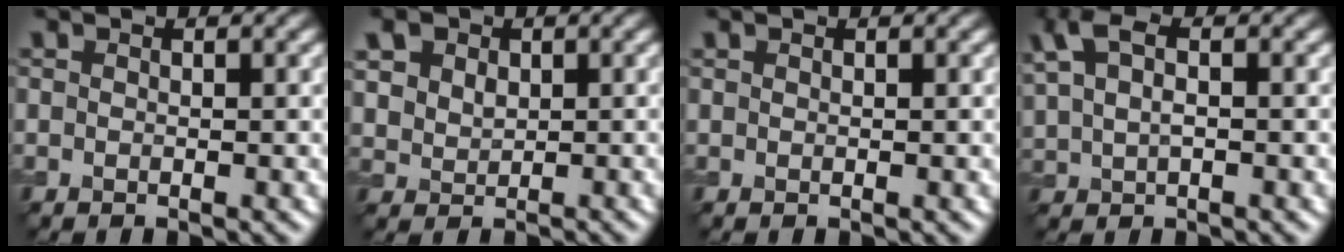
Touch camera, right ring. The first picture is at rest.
{"total": 3.7, "force": [1.8, 2.7, 1.7], "torque": [-0.047, 0.008, 0.043]}
{"total": 0.0}
{"total": 4.1, "force": [1.7, 2.0, 3.1], "torque": [-0.077, 0.010, 0.033]}